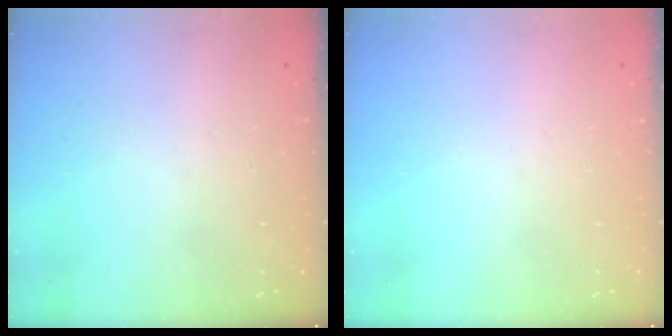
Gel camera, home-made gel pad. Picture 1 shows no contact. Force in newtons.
{"total": 0.0}